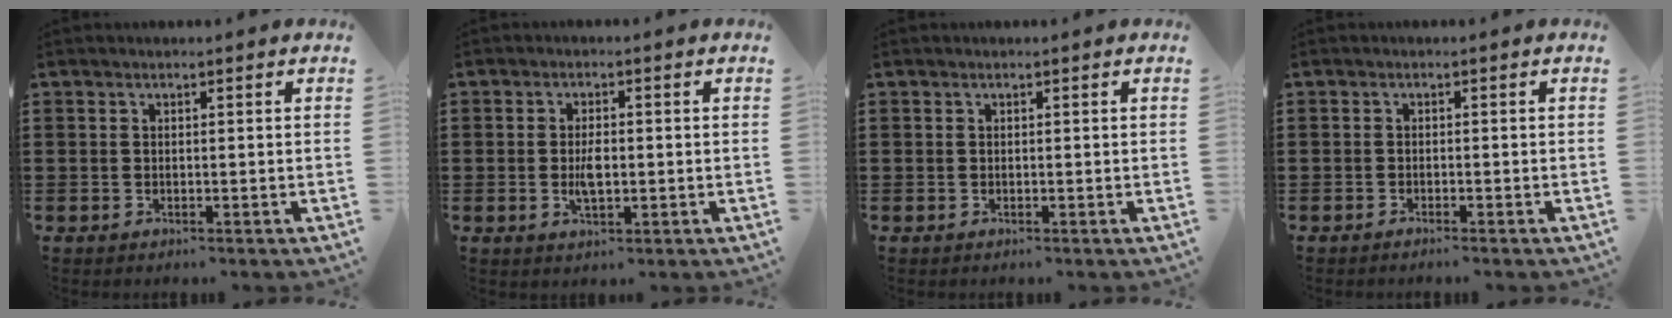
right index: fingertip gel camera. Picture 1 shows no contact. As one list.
[{"total": 3.4, "force": [-0.4, 1.5, 3.1], "torque": [-0.064, 0.001, -0.009]}, {"total": 0.0}, {"total": 0.8, "force": [-0.8, -0.1, 0.2], "torque": [-0.006, -0.002, -0.016]}]